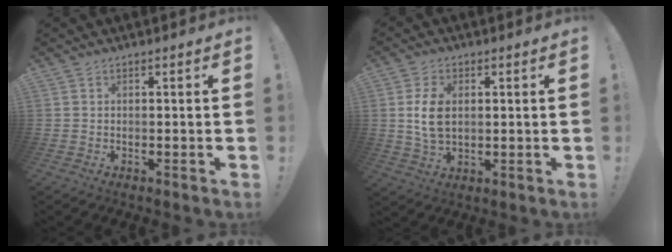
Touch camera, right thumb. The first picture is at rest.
{"total": 8.5, "force": [1.0, 5.4, 6.4], "torque": [-0.119, -0.007, 0.016]}